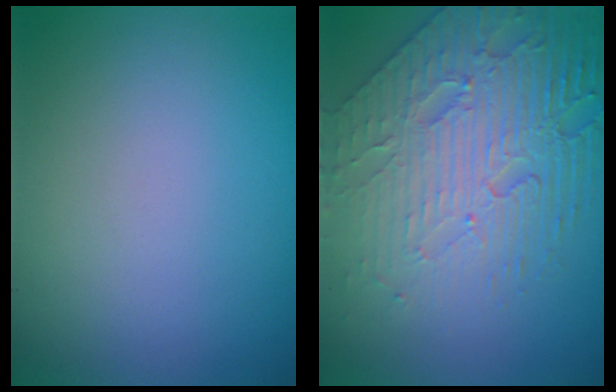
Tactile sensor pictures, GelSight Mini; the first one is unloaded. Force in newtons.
{"total": 7.9, "press": 5.6, "slide": 5.7}